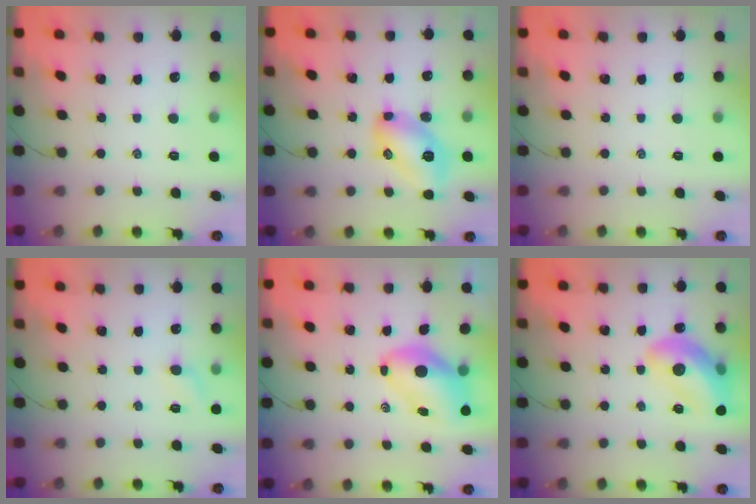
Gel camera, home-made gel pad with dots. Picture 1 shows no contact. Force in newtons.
{"total": 11.3, "press": 11.3, "slide": 0.7}
{"total": 0.0}
{"total": 5.3, "press": 5.1, "slide": 1.6}
{"total": 7.8, "press": 7.6, "slide": 1.8}
{"total": 16.3, "press": 16.2, "slide": 2.1}